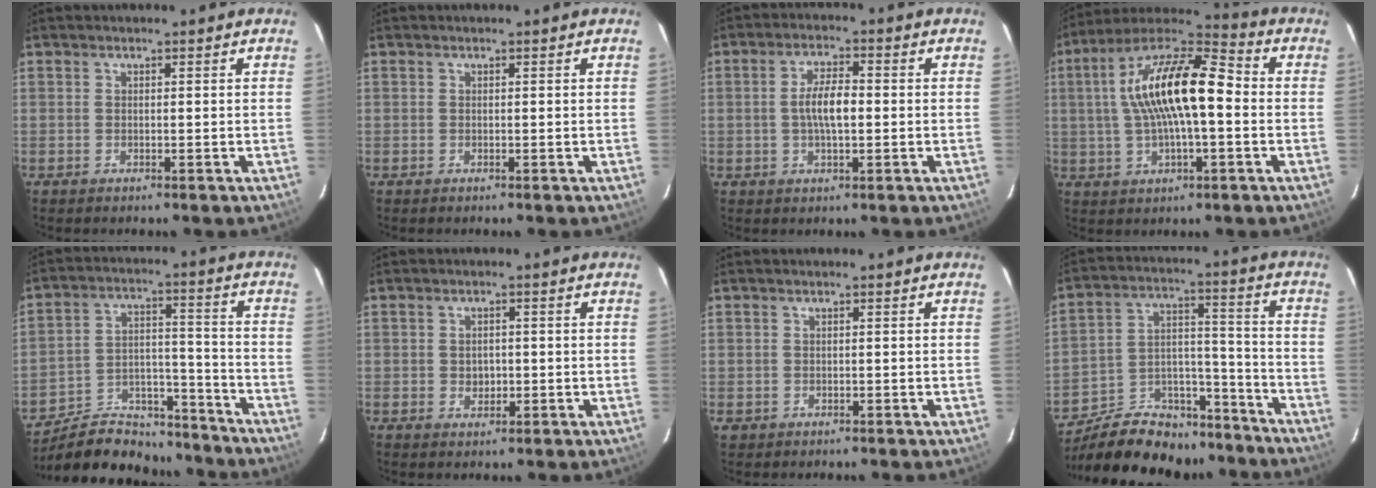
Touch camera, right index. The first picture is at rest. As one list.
[{"total": 0.0}, {"total": 5.7, "force": [-0.3, 2.0, 5.4], "torque": [-0.102, 0.007, -0.004]}, {"total": 17.5, "force": [0.8, 5.9, 16.5], "torque": [-0.302, 0.021, 0.002]}, {"total": 17.6, "force": [-15.4, 6.9, 4.8], "torque": [-0.104, 0.041, -0.228]}, {"total": 2.7, "force": [-0.3, 2.3, 1.5], "torque": [-0.024, 0.003, -0.003]}, {"total": 1.2, "force": [-0.3, 1.1, 0.1], "torque": [-0.001, 0.001, -0.002]}, {"total": 20.5, "force": [-16.8, 9.4, 7.0], "torque": [-0.141, 0.057, -0.242]}]